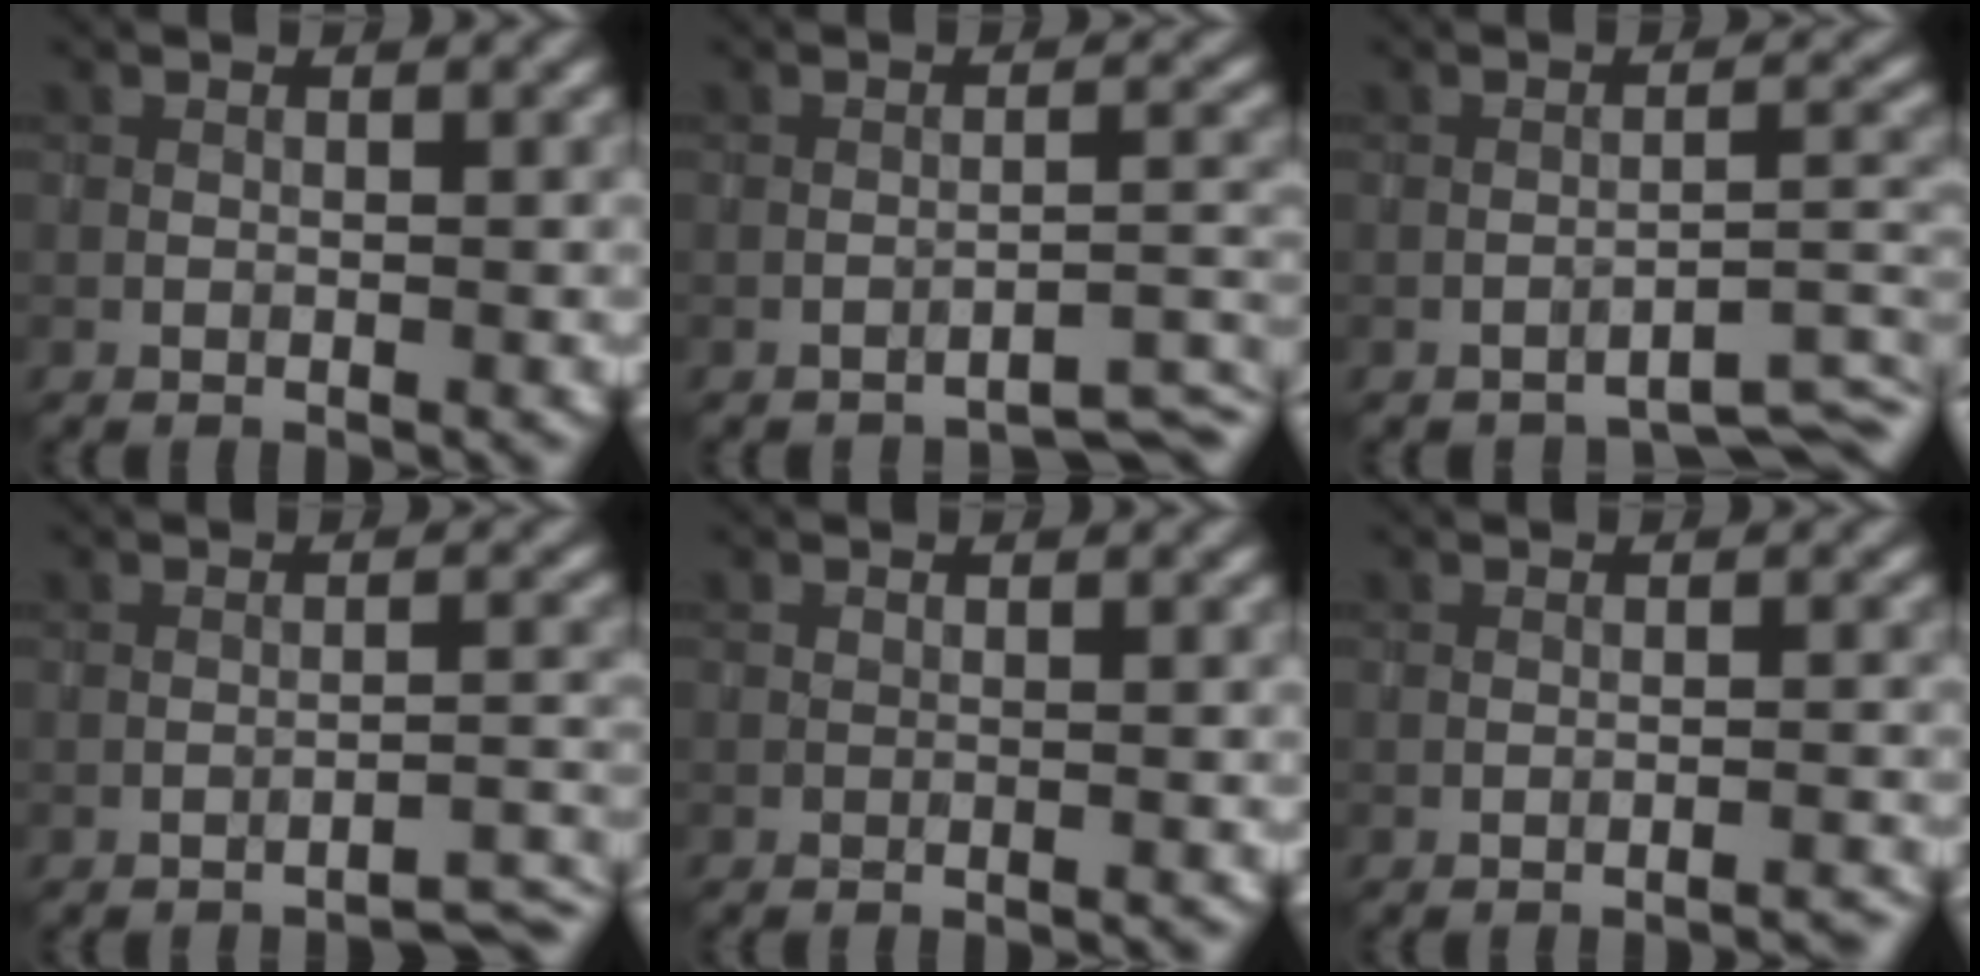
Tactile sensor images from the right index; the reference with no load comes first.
{"total": 3.7, "force": [-3.4, 0.1, 1.3], "torque": [-0.014, 0.005, -0.051]}
{"total": 4.4, "force": [-4.0, 0.3, 1.7], "torque": [-0.021, 0.000, -0.052]}
{"total": 2.9, "force": [-2.6, 0.1, 1.3], "torque": [-0.008, 0.010, -0.040]}
{"total": 0.8, "force": [-0.7, -0.2, 0.1], "torque": [0.001, 0.001, -0.008]}
{"total": 2.3, "force": [-2.2, 0.2, 0.6], "torque": [-0.003, 0.015, -0.028]}